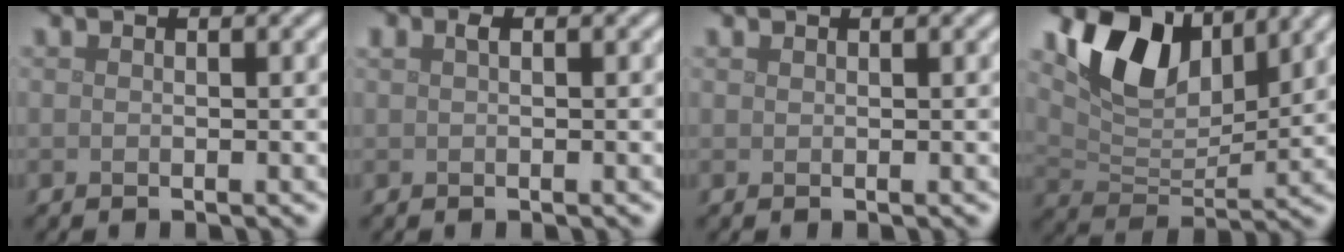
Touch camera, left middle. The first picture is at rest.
{"total": 0.8, "force": [0.3, 0.4, 0.7], "torque": [-0.017, 0.005, 0.007]}
{"total": 0.0}
{"total": 7.8, "force": [4.4, 4.3, 4.7], "torque": [-0.088, -0.004, 0.083]}